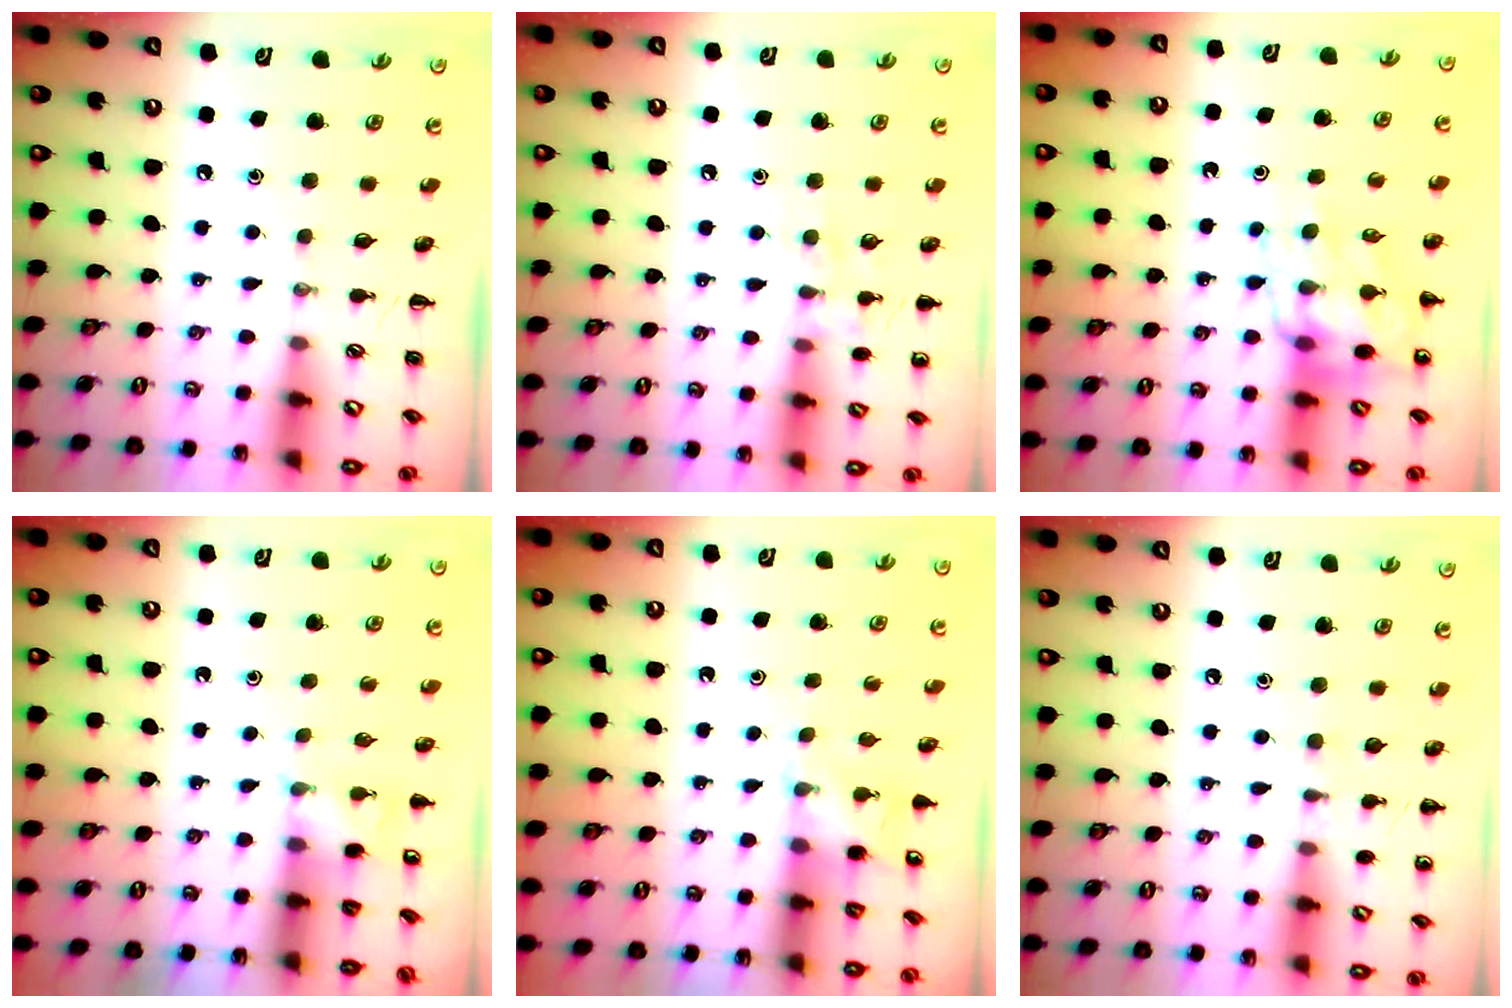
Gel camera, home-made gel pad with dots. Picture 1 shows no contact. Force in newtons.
{"total": 7.1, "press": 7.0, "slide": 1.4}
{"total": 14.3, "press": 13.7, "slide": 3.9}
{"total": 3.1, "press": 3.0, "slide": 1.0}
{"total": 4.9, "press": 4.8, "slide": 1.0}
{"total": 5.2, "press": 5.0, "slide": 1.5}